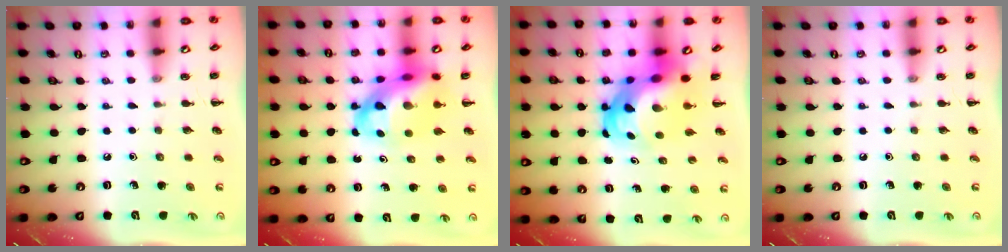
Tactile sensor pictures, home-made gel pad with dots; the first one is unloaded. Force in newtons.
{"total": 14.4, "press": 13.9, "slide": 3.8}
{"total": 9.6, "press": 9.2, "slide": 2.9}
{"total": 0.0}